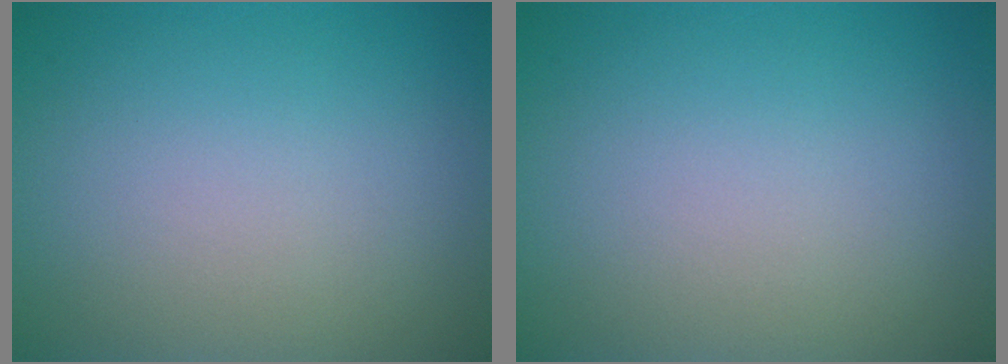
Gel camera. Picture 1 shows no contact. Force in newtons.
{"total": 0.0}